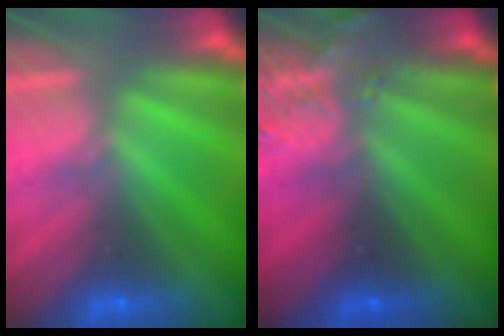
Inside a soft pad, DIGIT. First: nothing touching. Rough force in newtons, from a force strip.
{"total": 3.6}